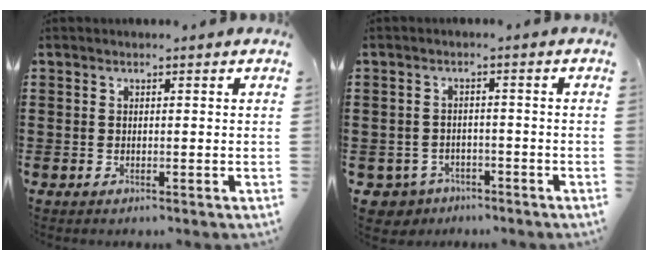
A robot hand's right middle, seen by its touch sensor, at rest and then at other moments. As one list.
[{"total": 2.8, "force": [-2.5, 1.3, 0.0], "torque": [-0.025, -0.004, -0.059]}]